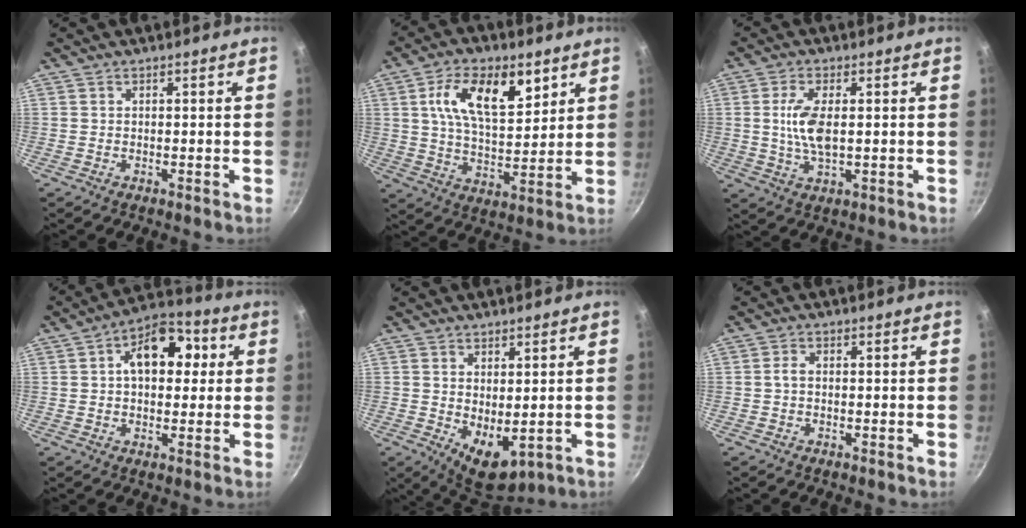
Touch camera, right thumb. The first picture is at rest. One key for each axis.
{"total": 15.2, "fx": 6.3, "fy": 7.5, "fz": 11.6, "tx": -0.172, "ty": -0.020, "tz": 0.114}
{"total": 7.1, "fx": 0.6, "fy": 3.0, "fz": 6.4, "tx": -0.138, "ty": -0.007, "tz": 0.014}
{"total": 12.2, "fx": 2.6, "fy": 7.4, "fz": 9.3, "tx": -0.109, "ty": 0.023, "tz": 0.029}
{"total": 8.1, "fx": -1.1, "fy": 4.2, "fz": 6.8, "tx": -0.093, "ty": -0.013, "tz": 0.005}
{"total": 1.5, "fx": -0.2, "fy": 0.9, "fz": 1.2, "tx": -0.019, "ty": 0.003, "tz": -0.006}